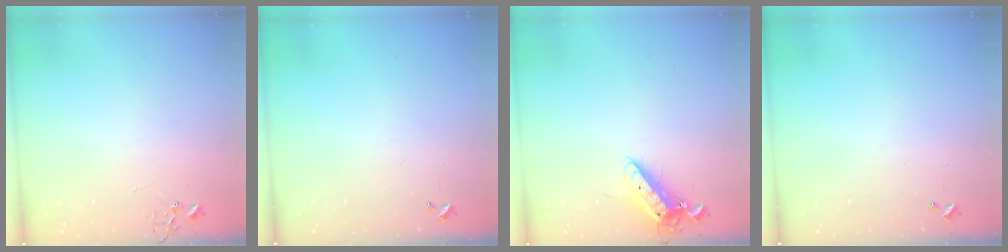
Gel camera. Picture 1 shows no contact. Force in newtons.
{"total": 0.0}
{"total": 12.5, "press": 12.4, "slide": 1.6}
{"total": 0.0}